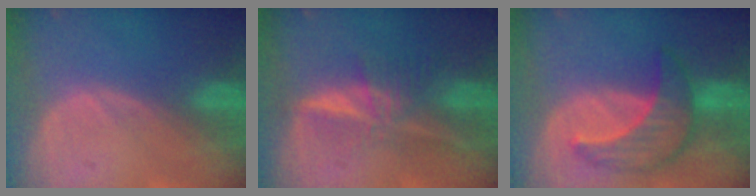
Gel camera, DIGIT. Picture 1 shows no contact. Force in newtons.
{"total": 6.2, "press": 5.5, "slide": 2.9}
{"total": 7.4, "press": 7.4, "slide": 0.2}